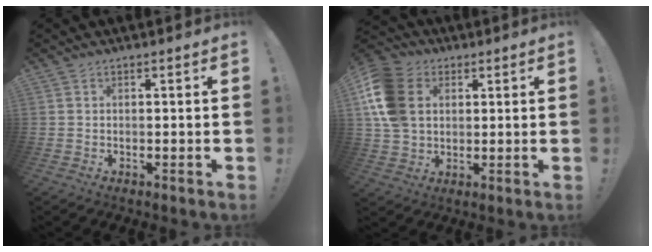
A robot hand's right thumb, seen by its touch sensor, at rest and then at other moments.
{"total": 15.9, "force": [3.5, 12.2, 9.5], "torque": [-0.195, -0.004, 0.070]}